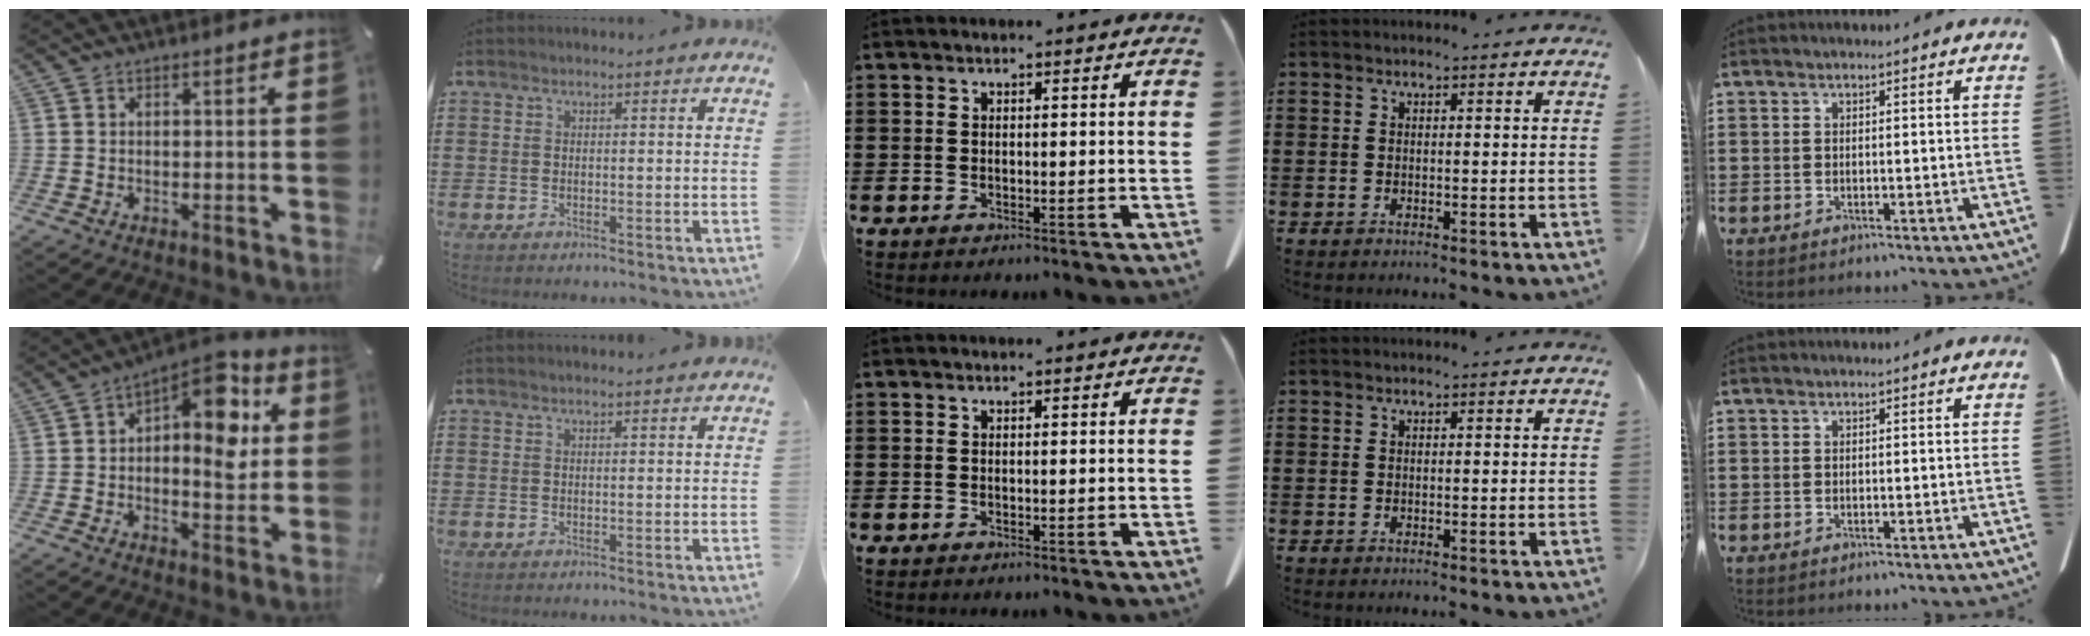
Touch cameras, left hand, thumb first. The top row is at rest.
{"thumb": {"total": 12.7, "force": [3.8, 7.0, 9.9], "torque": [-0.126, -0.043, 0.061]}, "index": {"total": 0.9, "force": [0.8, 0.0, 0.3], "torque": [-0.008, -0.002, 0.016]}}